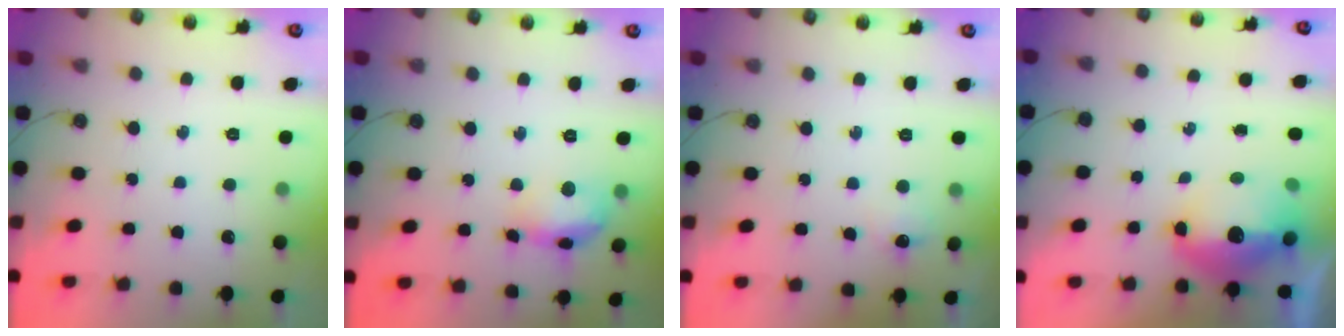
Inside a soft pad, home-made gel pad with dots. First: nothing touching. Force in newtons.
{"total": 13.8, "press": 13.8, "slide": 1.0}
{"total": 6.4, "press": 6.3, "slide": 0.8}
{"total": 14.3, "press": 14.2, "slide": 1.3}